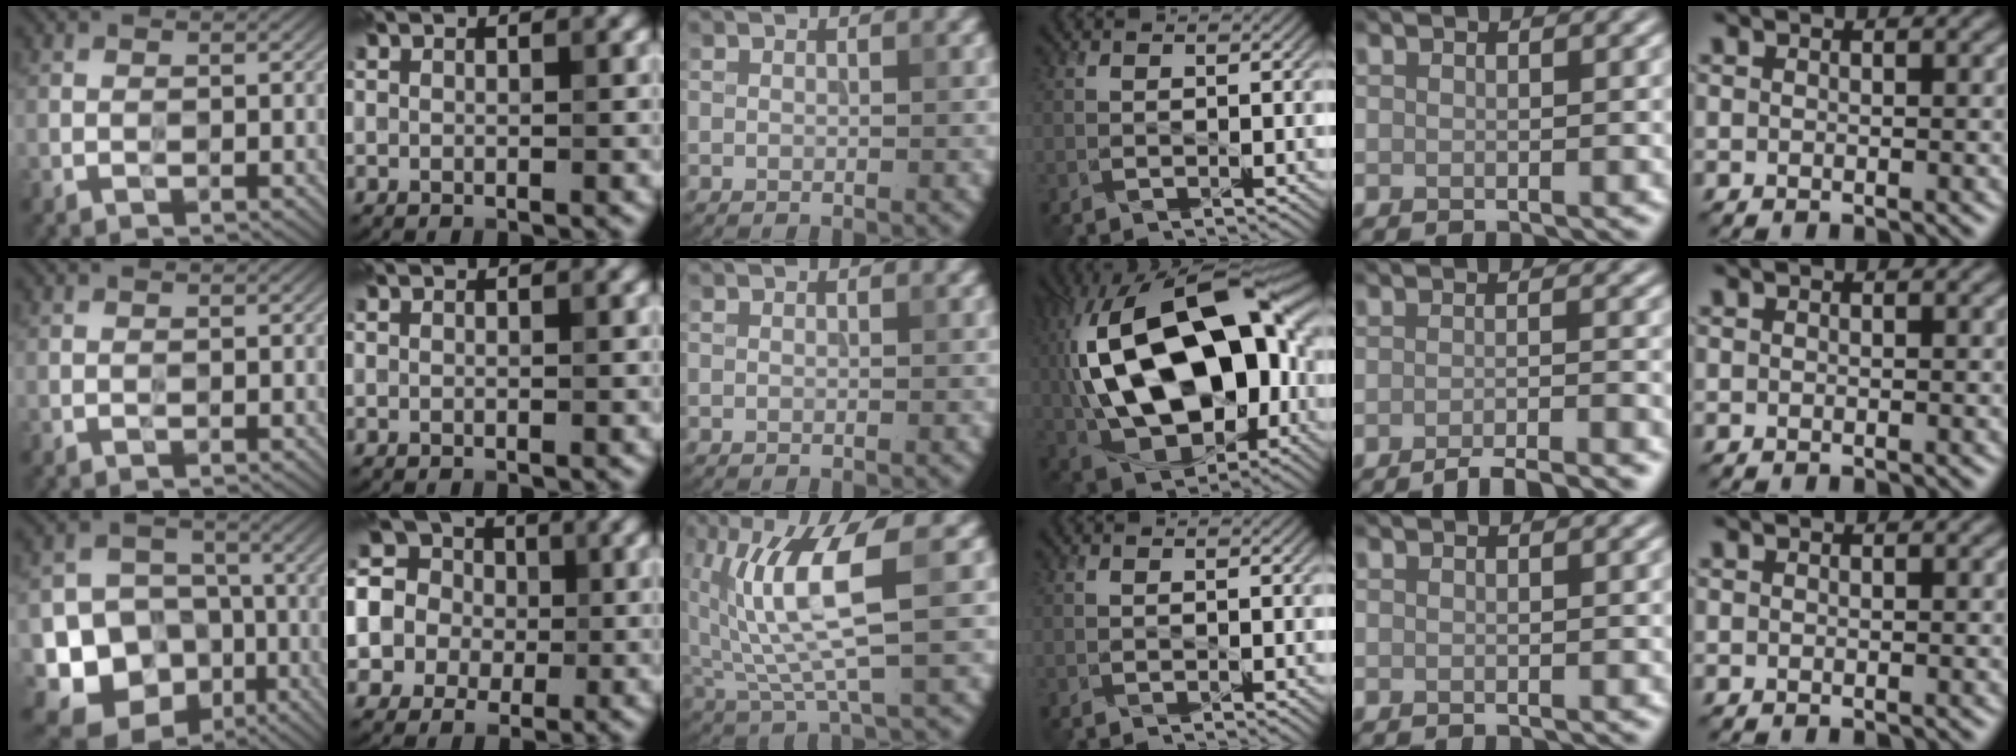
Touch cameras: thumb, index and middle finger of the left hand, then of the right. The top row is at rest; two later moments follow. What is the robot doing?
{"motion": "wipe", "object": "compact mirror"}